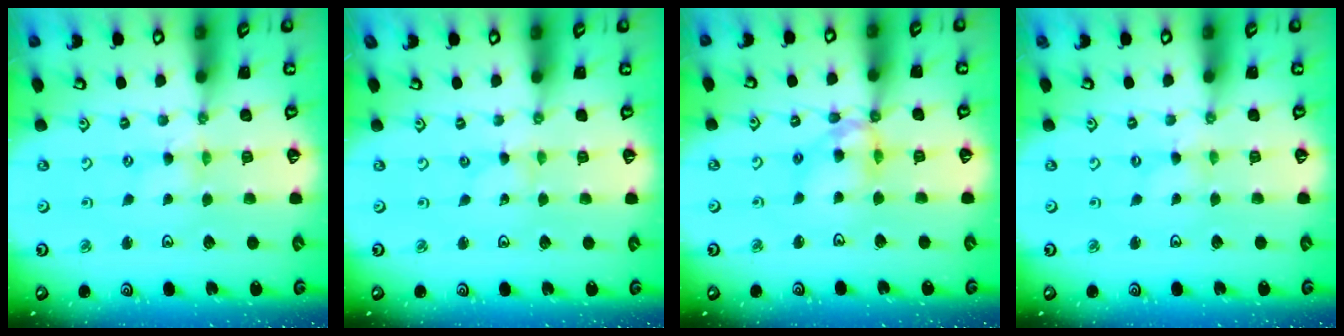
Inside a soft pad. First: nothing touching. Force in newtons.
{"total": 0.0}
{"total": 12.4, "press": 12.4, "slide": 1.1}
{"total": 0.0}